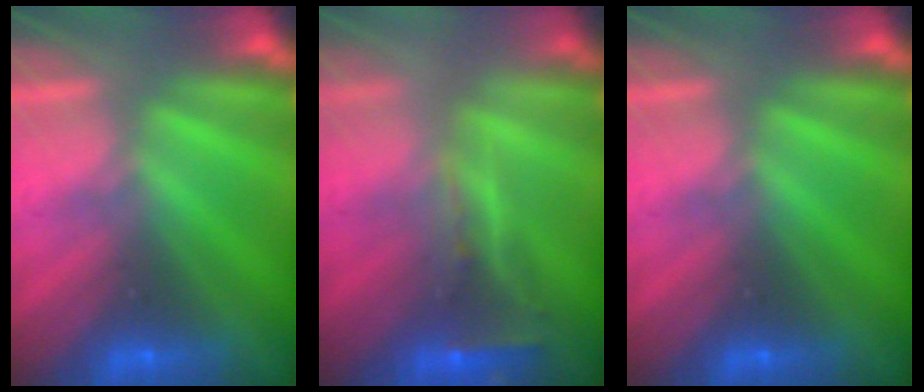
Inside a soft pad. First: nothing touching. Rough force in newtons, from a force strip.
{"total": 2.5}
{"total": 0.0}